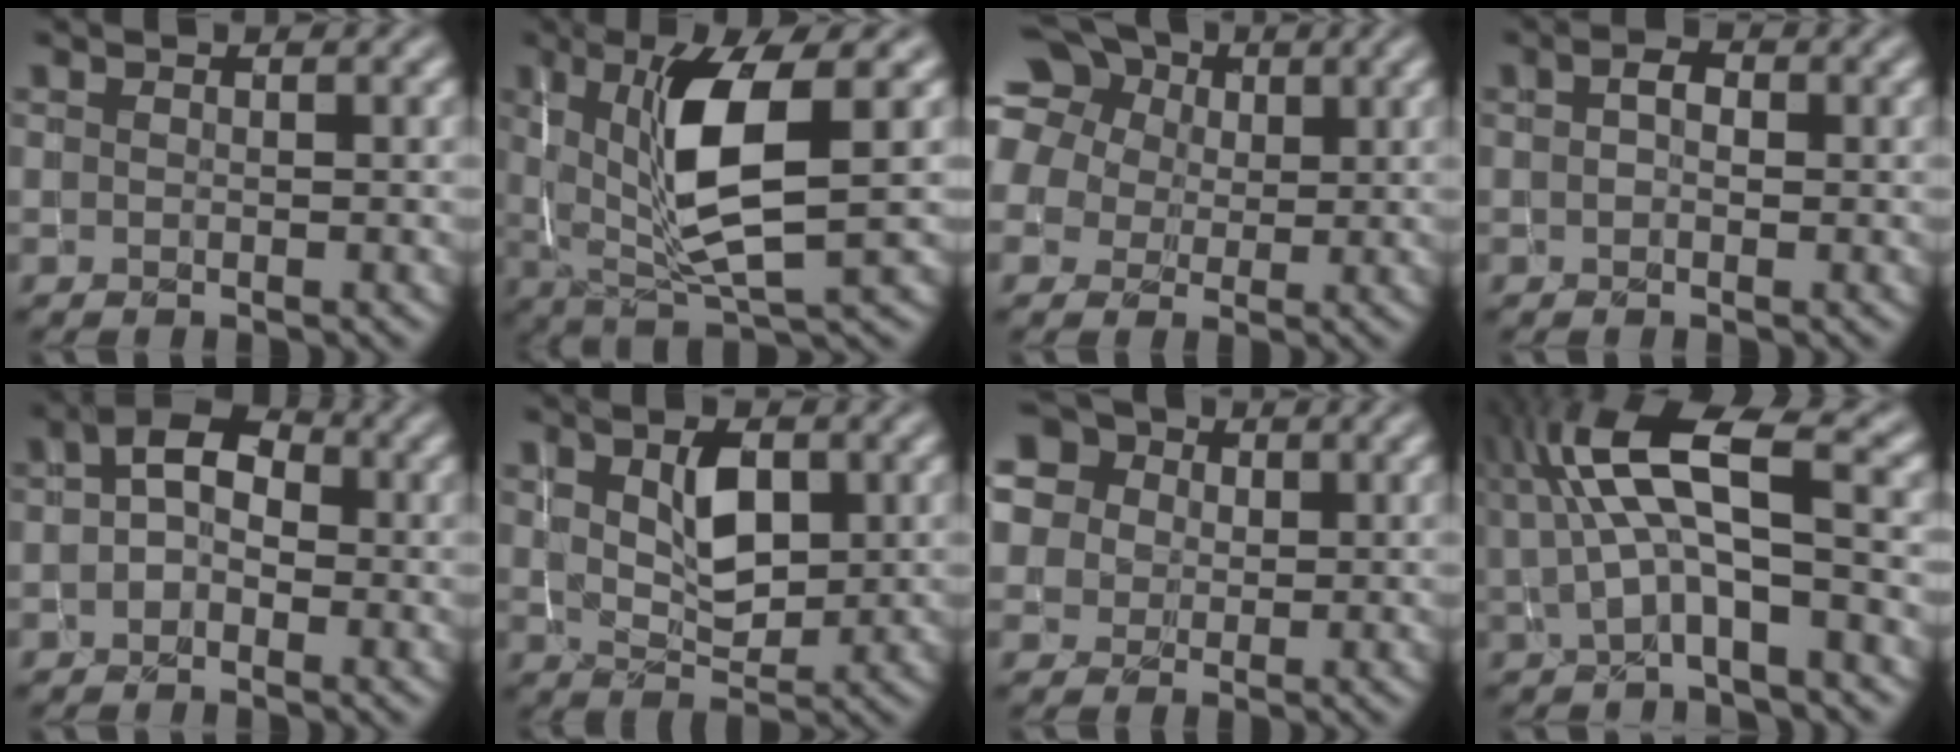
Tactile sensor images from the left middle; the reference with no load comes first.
{"total": 7.9, "force": [1.2, 2.1, 7.5], "torque": [-0.140, -0.010, 0.027]}
{"total": 13.8, "force": [6.6, 10.6, 6.0], "torque": [-0.161, 0.042, 0.099]}
{"total": 1.9, "force": [0.2, 1.3, 1.4], "torque": [-0.017, 0.001, 0.001]}
{"total": 4.0, "force": [0.2, 2.7, 2.8], "torque": [-0.044, 0.009, -0.009]}
{"total": 3.7, "force": [1.1, 2.0, 2.9], "torque": [-0.057, -0.002, 0.023]}
{"total": 10.6, "force": [5.0, 8.2, 4.4], "torque": [-0.112, 0.030, 0.073]}
{"total": 7.7, "force": [1.4, 2.3, 7.3], "torque": [-0.152, 0.011, 0.021]}